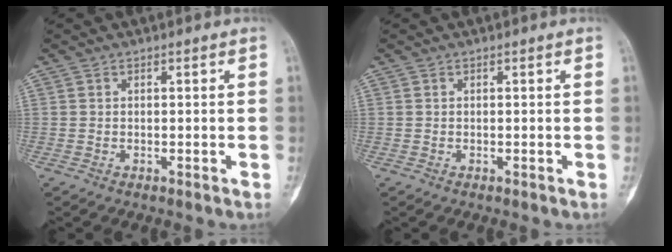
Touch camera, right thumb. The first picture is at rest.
{"total": 0.0}